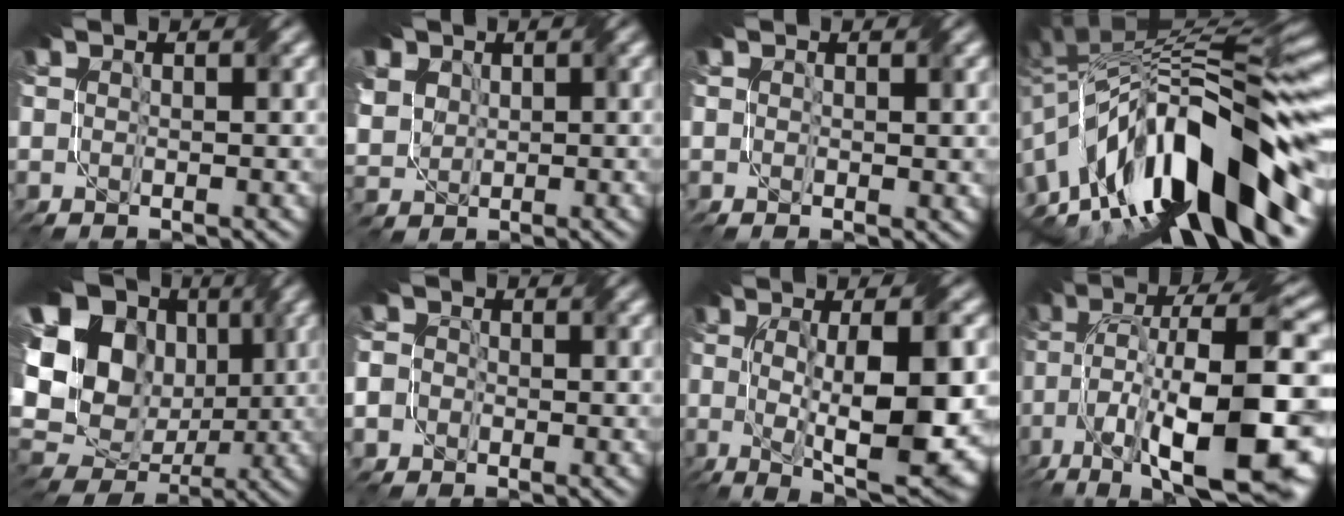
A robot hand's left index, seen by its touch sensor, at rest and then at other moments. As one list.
[{"total": 6.3, "force": [3.0, 5.1, 2.1], "torque": [-0.095, 0.018, 0.065]}, {"total": 0.9, "force": [0.3, 0.5, 0.7], "torque": [-0.010, -0.007, 0.002]}, {"total": 14.4, "force": [-5.8, 5.6, 12.0], "torque": [-0.192, 0.033, -0.108]}, {"total": 17.2, "force": [2.5, 14.4, 8.9], "torque": [-0.193, 0.018, 0.055]}, {"total": 3.2, "force": [-0.5, 3.1, 0.8], "torque": [-0.017, 0.008, -0.025]}, {"total": 11.9, "force": [-0.9, 3.8, 11.2], "torque": [-0.167, -0.010, -0.009]}, {"total": 15.6, "force": [-4.7, 5.9, 13.7], "torque": [-0.257, 0.015, -0.086]}]